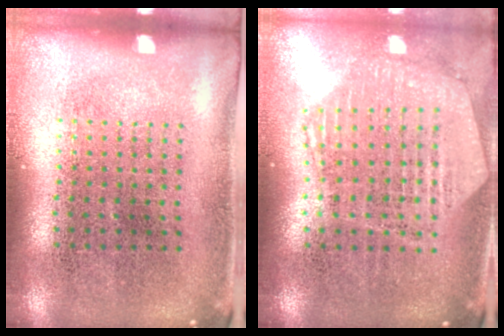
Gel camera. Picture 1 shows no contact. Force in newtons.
{"total": 1.2, "press": 1.2, "slide": 0.1}